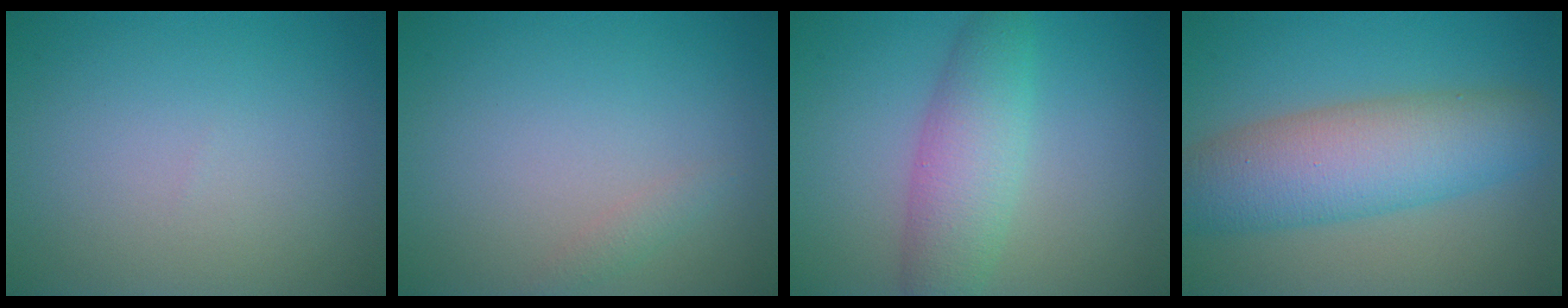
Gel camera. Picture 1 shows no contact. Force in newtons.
{"total": 0.9, "press": 0.9, "slide": 0.0}
{"total": 4.7, "press": 4.7, "slide": 0.1}
{"total": 7.9, "press": 7.9, "slide": 0.2}